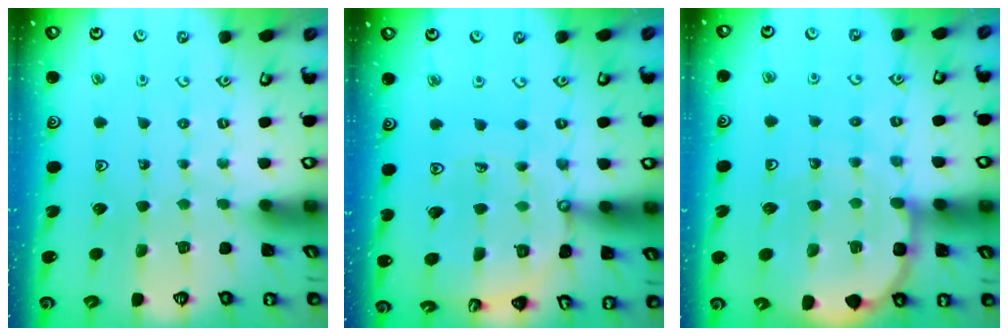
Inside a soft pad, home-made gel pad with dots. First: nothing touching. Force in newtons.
{"total": 12.9, "press": 12.8, "slide": 1.6}
{"total": 9.6, "press": 9.4, "slide": 1.9}